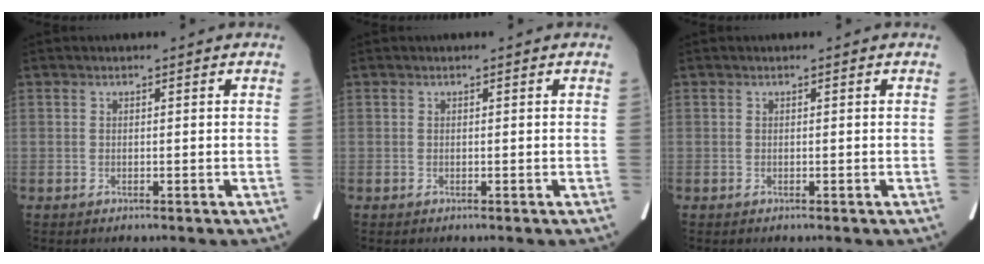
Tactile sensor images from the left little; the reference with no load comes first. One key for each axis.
{"total": 0.0}
{"total": 0.0}